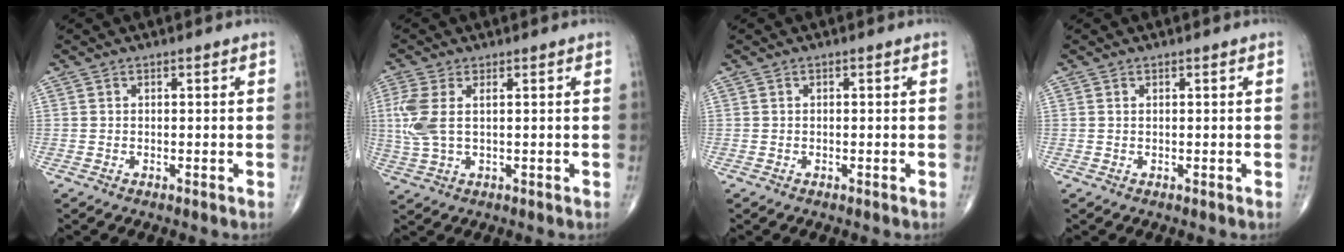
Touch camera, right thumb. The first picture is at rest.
{"total": 6.6, "force": [1.1, 3.1, 5.7], "torque": [-0.163, 0.004, 0.027]}
{"total": 0.0}
{"total": 0.0}